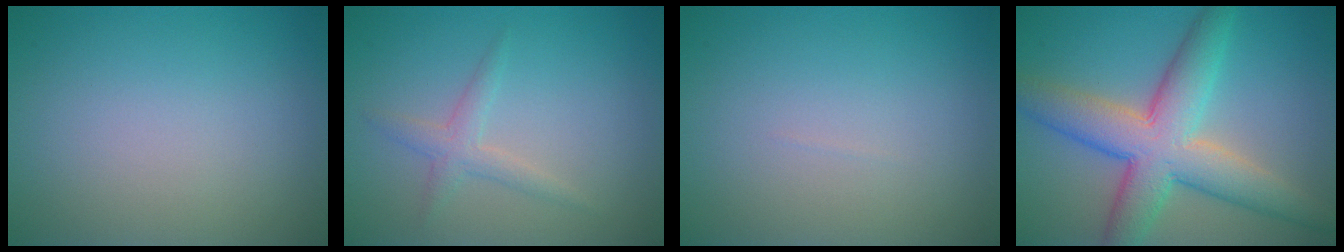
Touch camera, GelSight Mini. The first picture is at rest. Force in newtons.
{"total": 1.8, "press": 1.8, "slide": 0.1}
{"total": 0.0}
{"total": 8.4, "press": 8.4, "slide": 0.3}